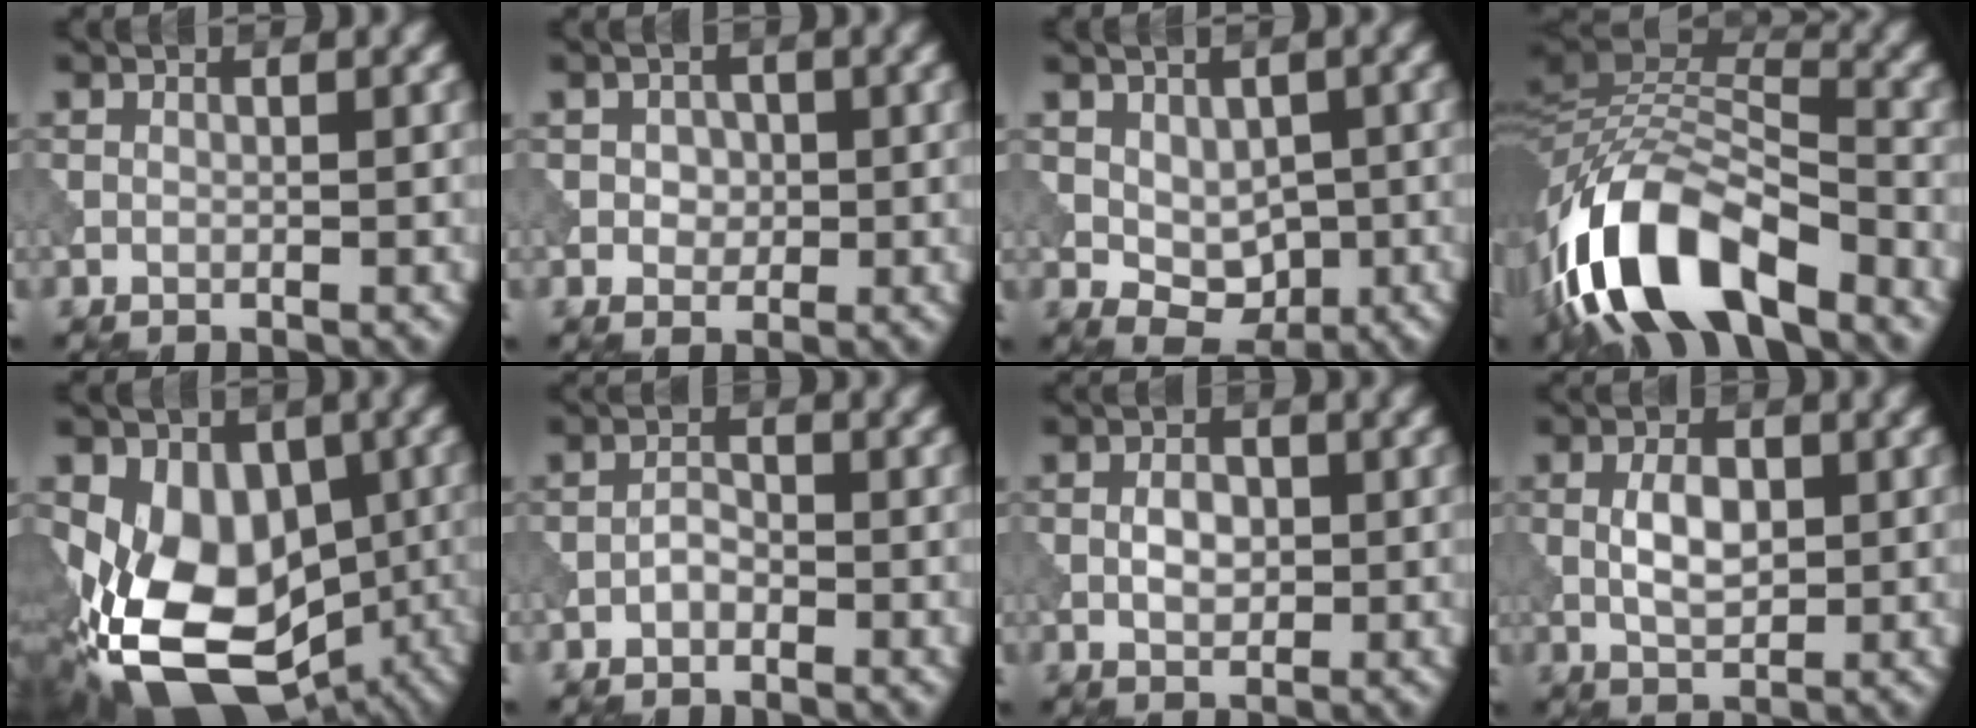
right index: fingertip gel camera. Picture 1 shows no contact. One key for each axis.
{"total": 1.5, "fx": 0.1, "fy": 1.3, "fz": 0.8, "tx": -0.014, "ty": 0.000, "tz": -0.002}
{"total": 4.6, "fx": 0.0, "fy": 3.3, "fz": 3.3, "tx": -0.051, "ty": -0.011, "tz": 0.010}
{"total": 12.5, "fx": -7.2, "fy": 5.0, "fz": 8.9, "tx": -0.168, "ty": 0.004, "tz": -0.143}
{"total": 14.5, "fx": -4.6, "fy": 9.9, "fz": 9.6, "tx": -0.141, "ty": -0.008, "tz": -0.066}
{"total": 1.4, "fx": -0.8, "fy": 0.7, "fz": 0.8, "tx": -0.018, "ty": 0.004, "tz": -0.018}
{"total": 2.1, "fx": -0.2, "fy": 1.3, "fz": 1.7, "tx": -0.030, "ty": 0.002, "tz": -0.004}
{"total": 3.3, "fx": 0.1, "fy": 1.8, "fz": 2.8, "tx": -0.061, "ty": 0.001, "tz": 0.003}